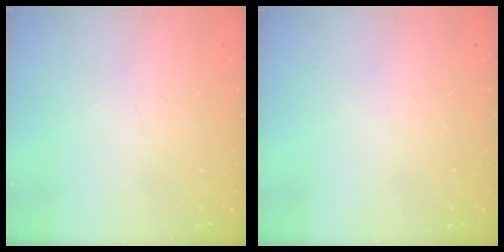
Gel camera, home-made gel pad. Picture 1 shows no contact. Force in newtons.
{"total": 0.0}